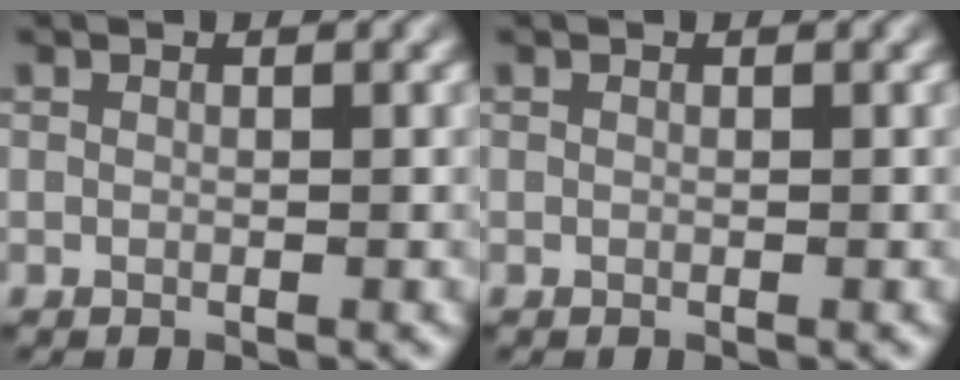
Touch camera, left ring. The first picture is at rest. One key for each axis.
{"total": 0.0}